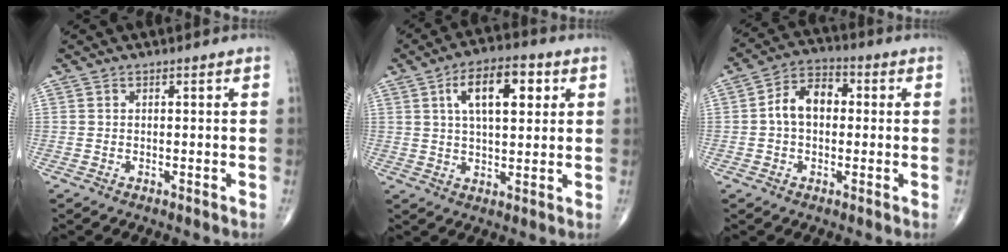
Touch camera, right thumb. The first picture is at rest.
{"total": 11.8, "force": [3.9, 5.4, 9.8], "torque": [-0.138, 0.002, 0.059]}
{"total": 8.2, "force": [0.4, 5.6, 6.0], "torque": [-0.091, 0.027, -0.004]}